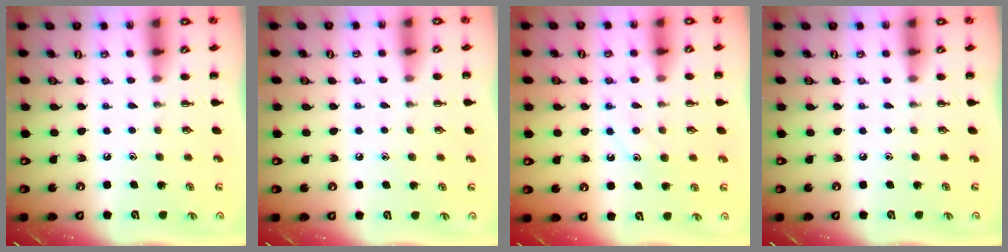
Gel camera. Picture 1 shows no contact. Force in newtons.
{"total": 4.7, "press": 4.5, "slide": 1.6}
{"total": 10.3, "press": 10.3, "slide": 0.7}
{"total": 0.0}